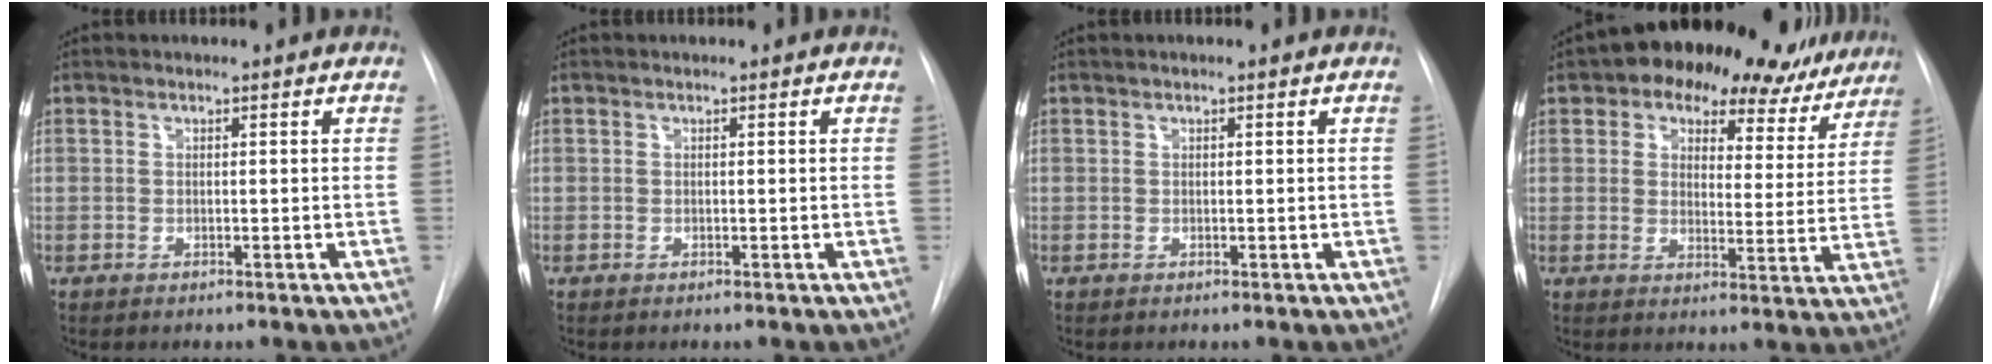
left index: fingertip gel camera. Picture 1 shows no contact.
{"total": 0.0}
{"total": 0.0}
{"total": 19.3, "force": [14.9, 9.3, 8.0], "torque": [-0.104, 0.023, 0.180]}